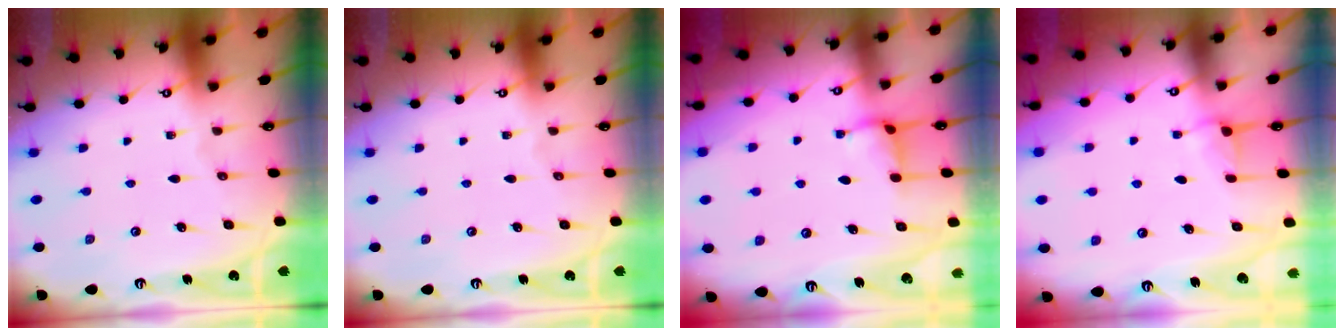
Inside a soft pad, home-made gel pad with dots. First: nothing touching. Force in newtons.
{"total": 0.0}
{"total": 2.6, "press": 2.6, "slide": 0.4}
{"total": 3.8, "press": 3.8, "slide": 0.0}